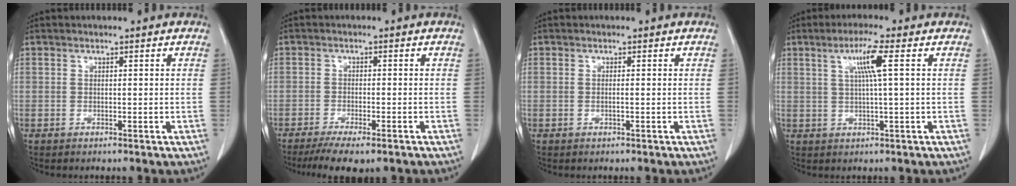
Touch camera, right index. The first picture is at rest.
{"total": 8.1, "force": [-6.2, 1.8, 4.9], "torque": [-0.070, -0.014, -0.094]}
{"total": 0.7, "force": [-0.1, 0.0, 0.6], "torque": [-0.014, 0.000, -0.002]}
{"total": 5.2, "force": [1.6, -0.7, 4.9], "torque": [-0.090, 0.004, 0.028]}